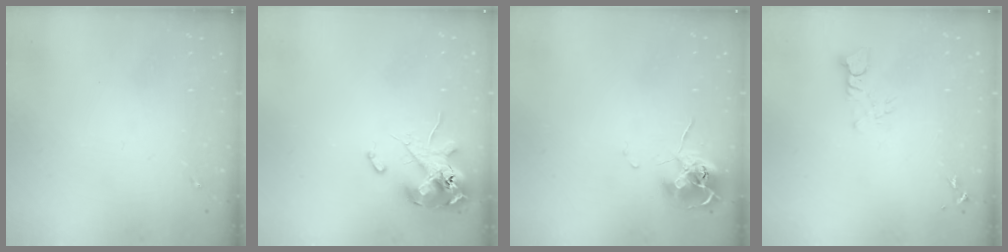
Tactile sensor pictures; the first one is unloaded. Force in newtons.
{"total": 12.4, "press": 12.2, "slide": 2.2}
{"total": 10.4, "press": 10.4, "slide": 0.9}
{"total": 3.2, "press": 3.2, "slide": 0.2}